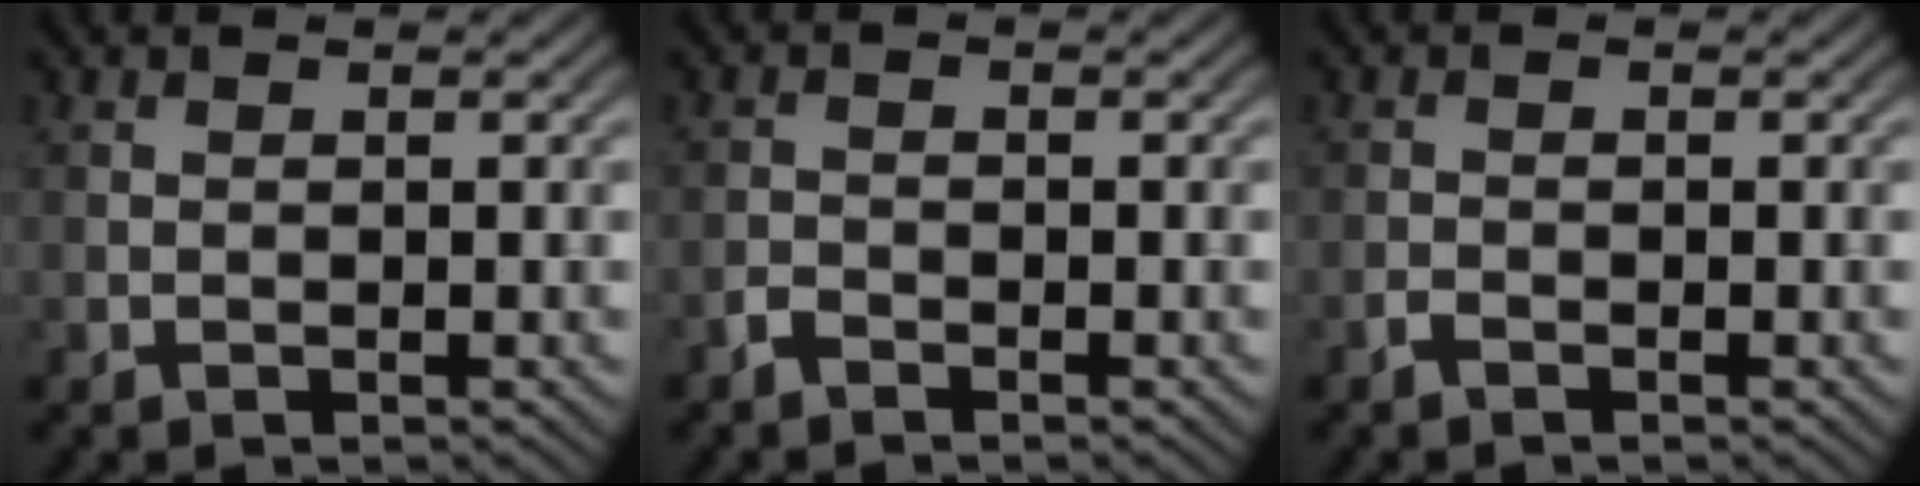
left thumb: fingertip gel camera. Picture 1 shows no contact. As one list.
[{"total": 1.3, "force": [-1.2, 0.4, 0.4], "torque": [-0.008, 0.002, -0.028]}, {"total": 0.9, "force": [-0.8, 0.2, 0.4], "torque": [-0.008, 0.001, -0.018]}]